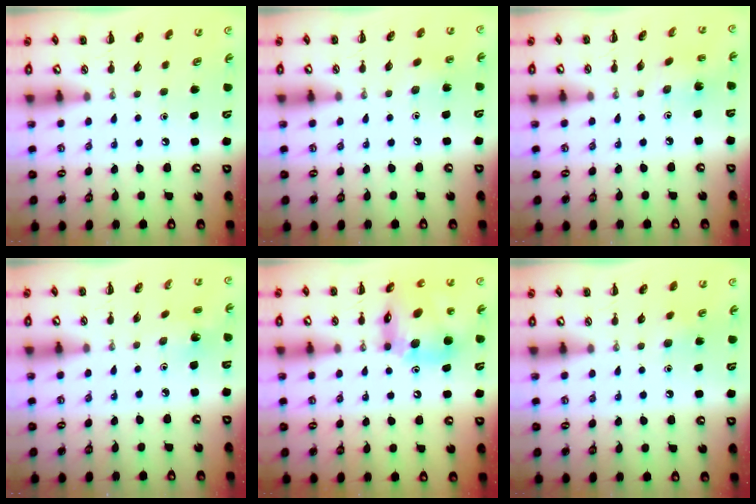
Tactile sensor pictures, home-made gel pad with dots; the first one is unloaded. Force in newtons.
{"total": 5.8, "press": 5.5, "slide": 1.7}
{"total": 1.5, "press": 1.3, "slide": 0.6}
{"total": 1.4, "press": 1.2, "slide": 0.6}
{"total": 16.4, "press": 15.6, "slide": 5.1}
{"total": 5.4, "press": 5.2, "slide": 1.6}